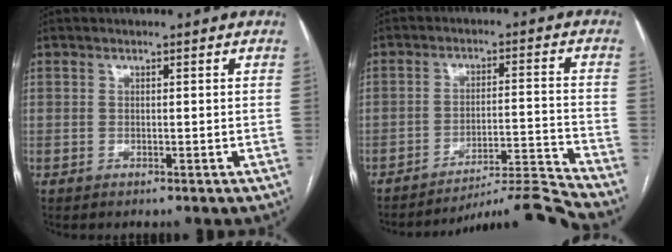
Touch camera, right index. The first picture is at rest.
{"total": 10.4, "force": [-9.6, -3.9, -0.1], "torque": [0.011, 0.023, -0.157]}